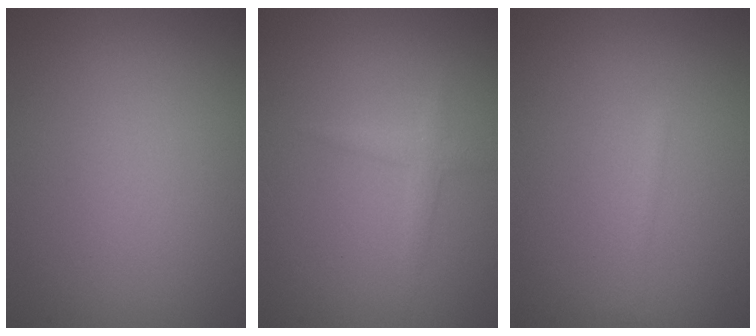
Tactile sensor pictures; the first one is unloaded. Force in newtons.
{"total": 1.3, "press": 1.3, "slide": 0.0}
{"total": 0.6, "press": 0.6, "slide": 0.0}